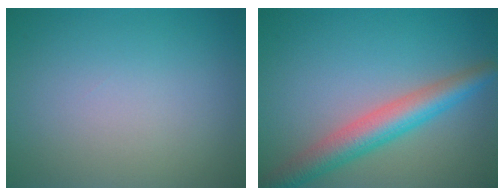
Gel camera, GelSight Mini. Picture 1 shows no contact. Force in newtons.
{"total": 5.2, "press": 5.2, "slide": 0.1}